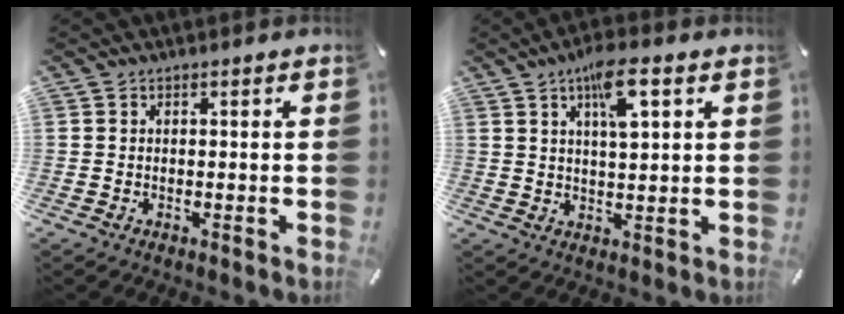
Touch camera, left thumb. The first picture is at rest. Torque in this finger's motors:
{"motor_torque": [1.45, 1.52, 0.95, -0.87, 0.36]}